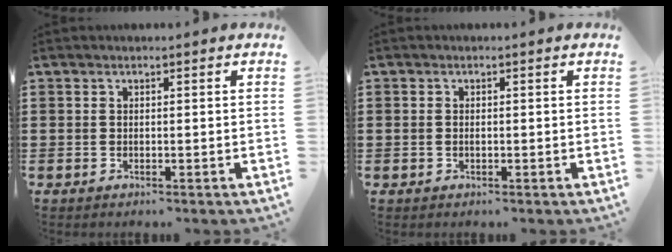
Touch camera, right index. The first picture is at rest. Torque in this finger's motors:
{"motor_torque": [-0.21, 0.06, -0.03, -0.01]}